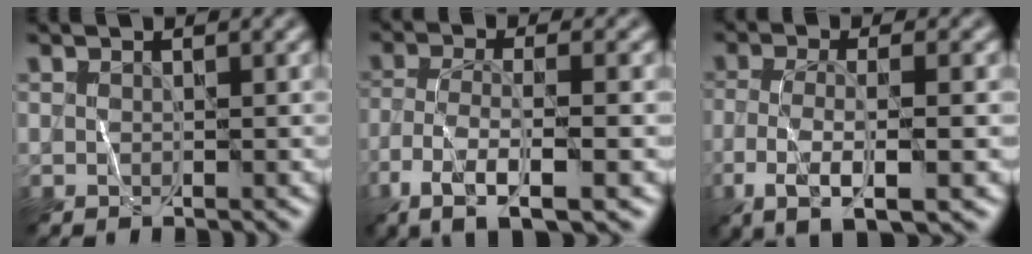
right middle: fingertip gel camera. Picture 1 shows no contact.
{"total": 6.2, "force": [-3.4, 1.4, 5.0], "torque": [-0.096, 0.005, -0.064]}
{"total": 5.5, "force": [-1.8, 1.3, 5.0], "torque": [-0.094, -0.003, -0.038]}